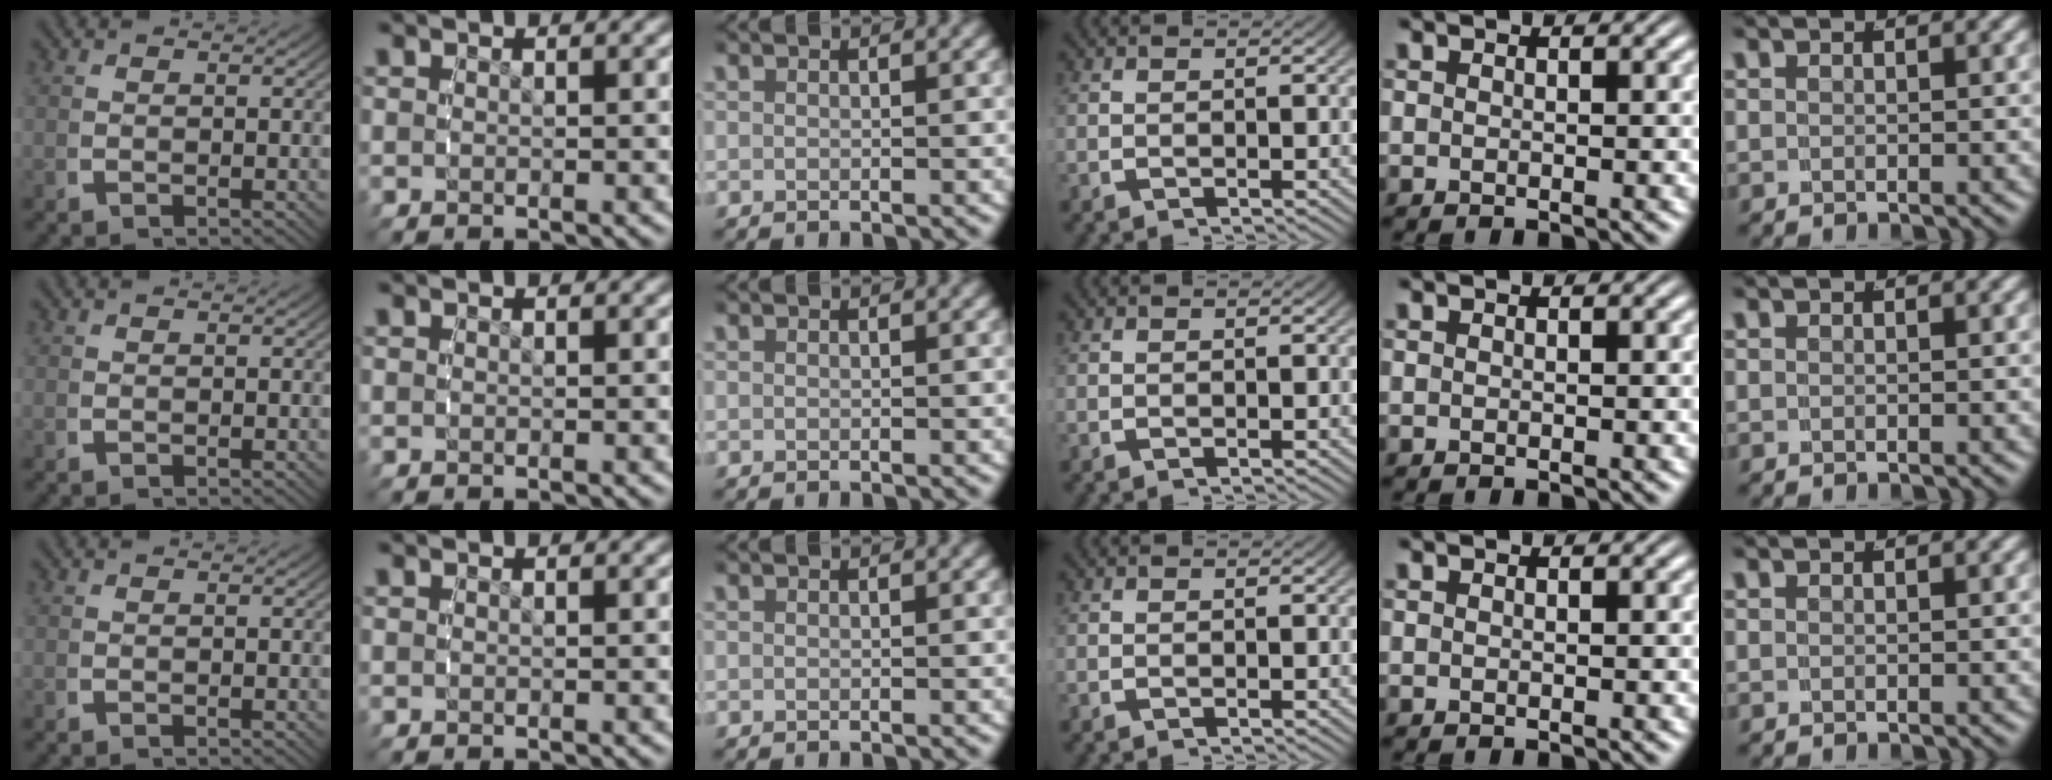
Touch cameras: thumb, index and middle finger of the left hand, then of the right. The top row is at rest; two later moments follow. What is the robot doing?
{"motion": "reach", "object": "toothpaste"}